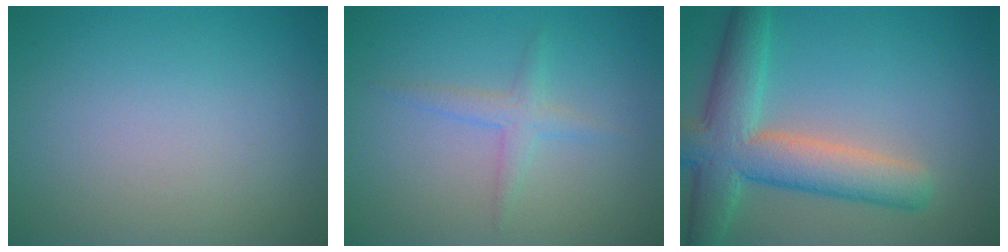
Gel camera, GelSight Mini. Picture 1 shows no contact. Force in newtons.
{"total": 1.8, "press": 1.8, "slide": 0.1}
{"total": 7.7, "press": 7.7, "slide": 0.4}